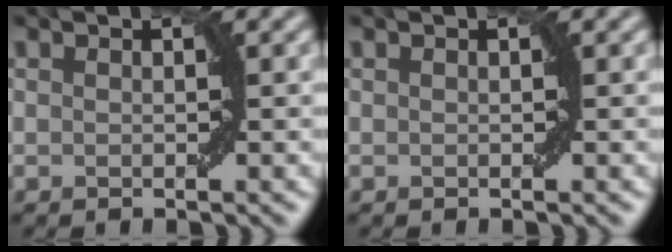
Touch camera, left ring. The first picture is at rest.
{"total": 0.0}